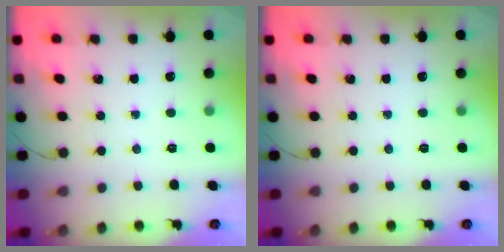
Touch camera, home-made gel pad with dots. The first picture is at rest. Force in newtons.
{"total": 0.0}